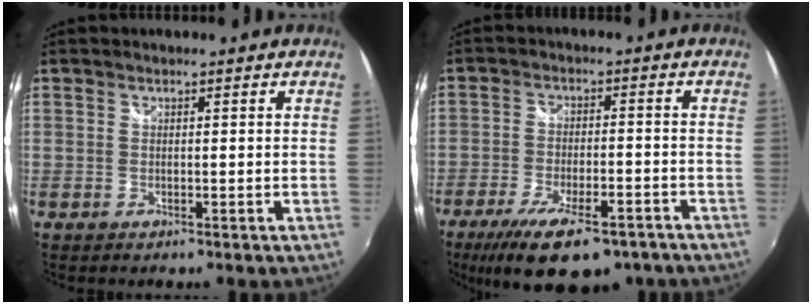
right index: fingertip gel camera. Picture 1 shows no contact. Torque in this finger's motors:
{"motor_torque": [1.71, -0.43, 0.63, 0.14]}